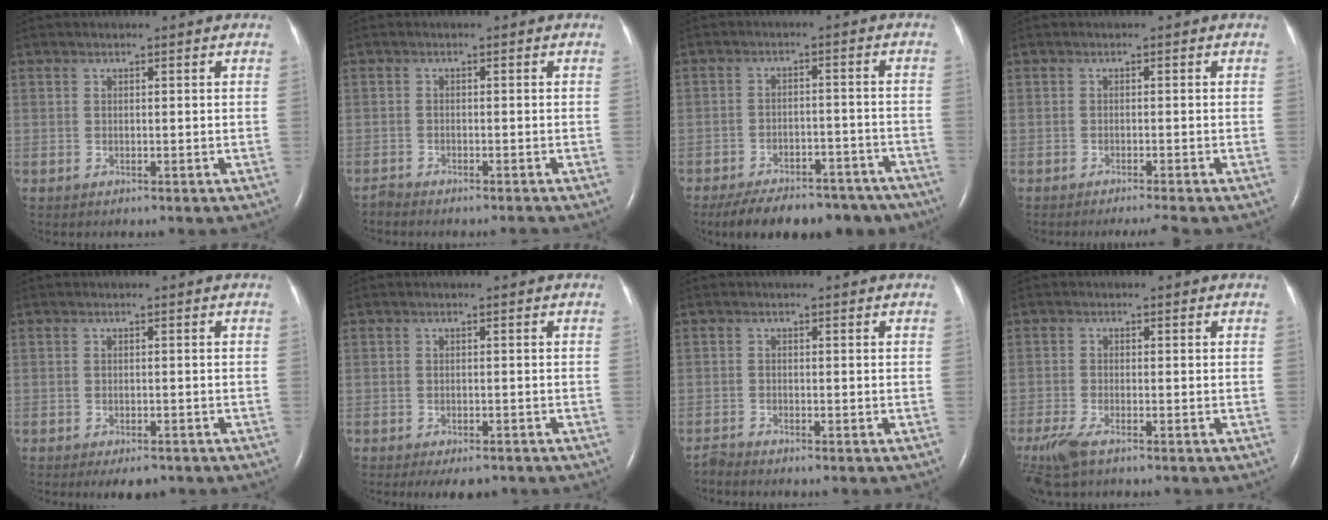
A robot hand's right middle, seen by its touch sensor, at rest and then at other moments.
{"total": 1.7, "force": [-1.7, -0.3, -0.1], "torque": [0.002, -0.009, -0.029]}
{"total": 17.1, "force": [-13.8, 7.3, 6.9], "torque": [-0.105, 0.003, -0.181]}
{"total": 3.3, "force": [-2.8, -0.9, 1.5], "torque": [-0.013, -0.005, -0.040]}
{"total": 3.5, "force": [-2.6, 1.4, 1.9], "torque": [-0.021, -0.004, -0.032]}
{"total": 4.6, "force": [-3.6, 1.7, 2.3], "torque": [-0.025, -0.005, -0.047]}
{"total": 1.3, "force": [-1.3, -0.3, -0.1], "torque": [-0.003, -0.008, -0.025]}
{"total": 5.5, "force": [-3.8, 1.3, 3.7], "torque": [-0.086, -0.017, -0.072]}